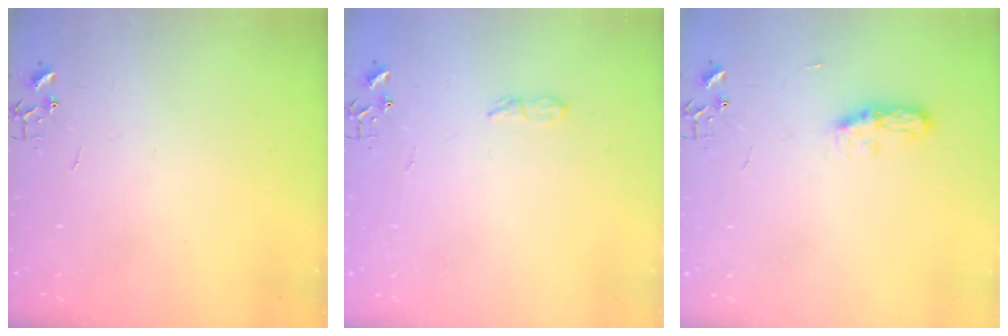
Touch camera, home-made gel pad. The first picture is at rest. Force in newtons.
{"total": 4.6, "press": 4.6, "slide": 0.5}
{"total": 5.7, "press": 5.7, "slide": 0.7}